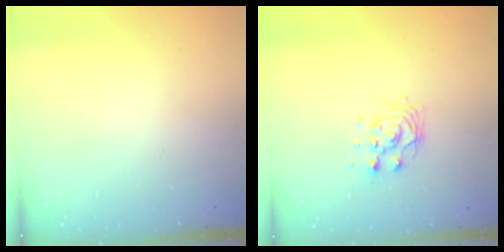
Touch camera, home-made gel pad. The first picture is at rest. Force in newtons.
{"total": 7.4, "press": 7.4, "slide": 0.8}